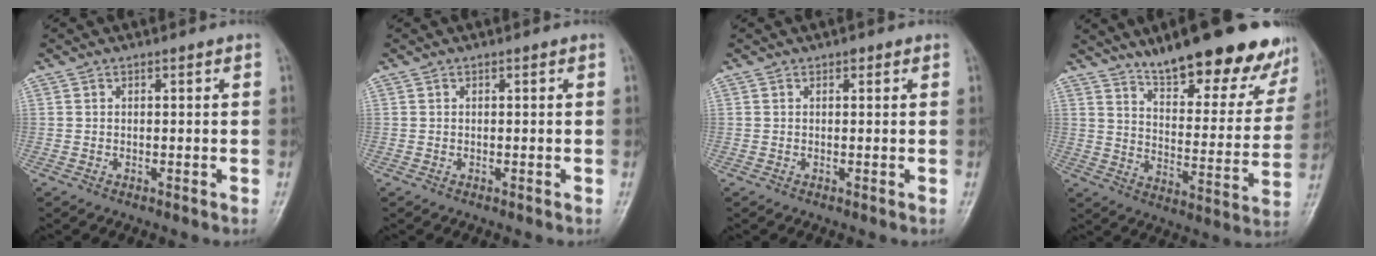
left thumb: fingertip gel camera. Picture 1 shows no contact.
{"total": 0.0}
{"total": 0.8, "force": [0.5, 0.3, 0.5], "torque": [-0.003, -0.001, 0.004]}
{"total": 23.1, "force": [17.2, 7.0, 13.9], "torque": [-0.147, -0.079, 0.243]}